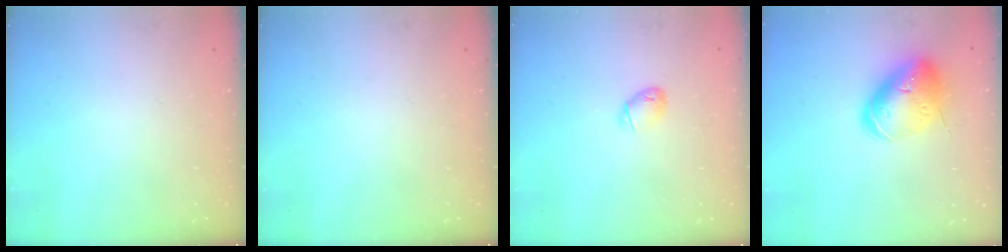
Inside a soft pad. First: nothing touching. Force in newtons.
{"total": 0.0}
{"total": 4.2, "press": 4.1, "slide": 0.7}
{"total": 16.6, "press": 16.3, "slide": 2.9}